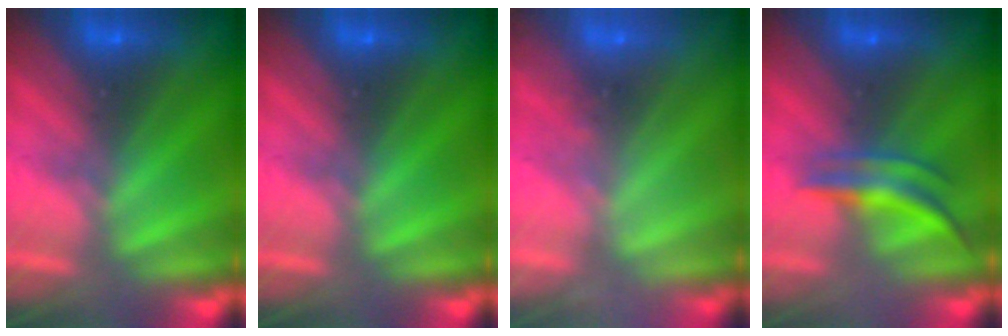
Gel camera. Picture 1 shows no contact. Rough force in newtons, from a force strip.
{"total": 0.0}
{"total": 2.4}
{"total": 3.7}